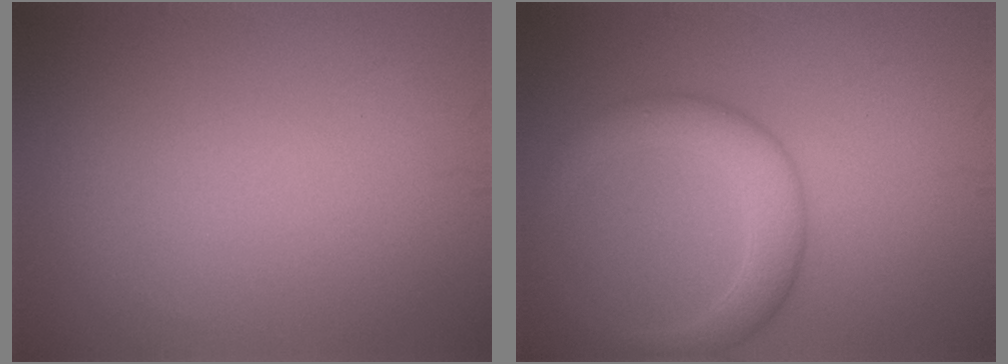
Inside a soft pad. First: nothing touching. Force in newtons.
{"total": 4.6, "press": 4.6, "slide": 0.2}